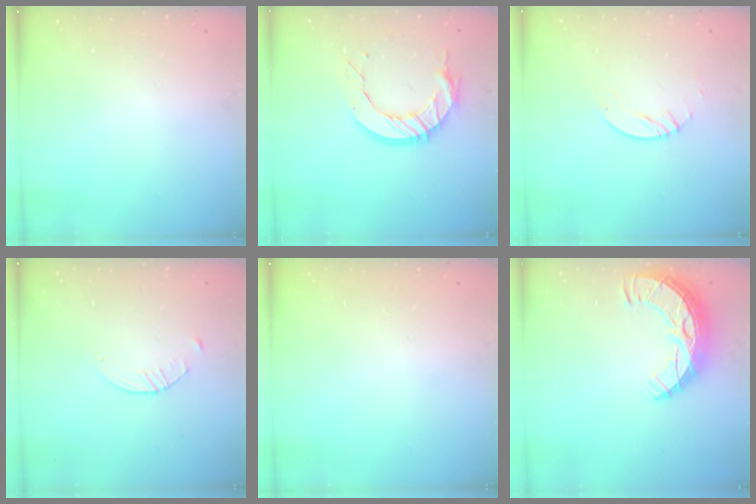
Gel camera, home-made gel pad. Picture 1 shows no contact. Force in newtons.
{"total": 12.5, "press": 12.4, "slide": 0.9}
{"total": 4.5, "press": 4.5, "slide": 0.4}
{"total": 2.0, "press": 2.0, "slide": 0.3}
{"total": 0.0}
{"total": 11.1, "press": 11.0, "slide": 0.8}